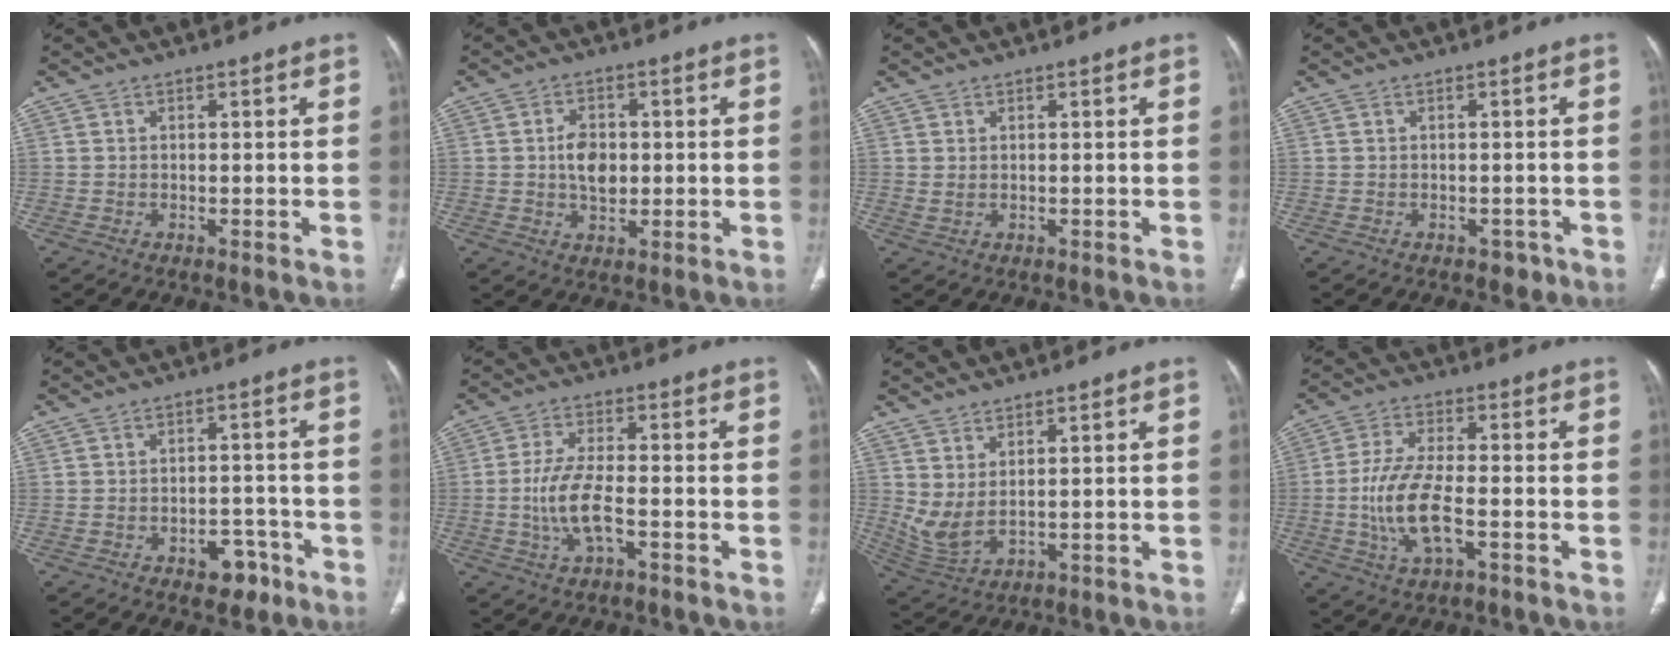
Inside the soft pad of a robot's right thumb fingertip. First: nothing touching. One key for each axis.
{"total": 5.9, "fx": 0.2, "fy": 4.1, "fz": 4.2, "tx": -0.057, "ty": -0.001, "tz": 0.004}
{"total": 0.8, "fx": 0.3, "fy": 0.3, "fz": 0.6, "tx": -0.014, "ty": 0.000, "tz": 0.011}
{"total": 1.7, "fx": -1.0, "fy": 1.3, "fz": 0.7, "tx": 0.006, "ty": 0.003, "tz": -0.009}
{"total": 5.6, "fx": -3.3, "fy": 3.5, "fz": 2.7, "tx": -0.009, "ty": 0.032, "tz": -0.043}
{"total": 7.9, "fx": -2.1, "fy": 3.0, "fz": 6.9, "tx": -0.146, "ty": 0.015, "tz": -0.041}
{"total": 6.0, "fx": 2.3, "fy": 2.2, "fz": 5.1, "tx": -0.118, "ty": -0.020, "tz": 0.059}
{"total": 10.9, "fx": -2.6, "fy": 4.3, "fz": 9.6, "tx": -0.199, "ty": 0.012, "tz": -0.049}